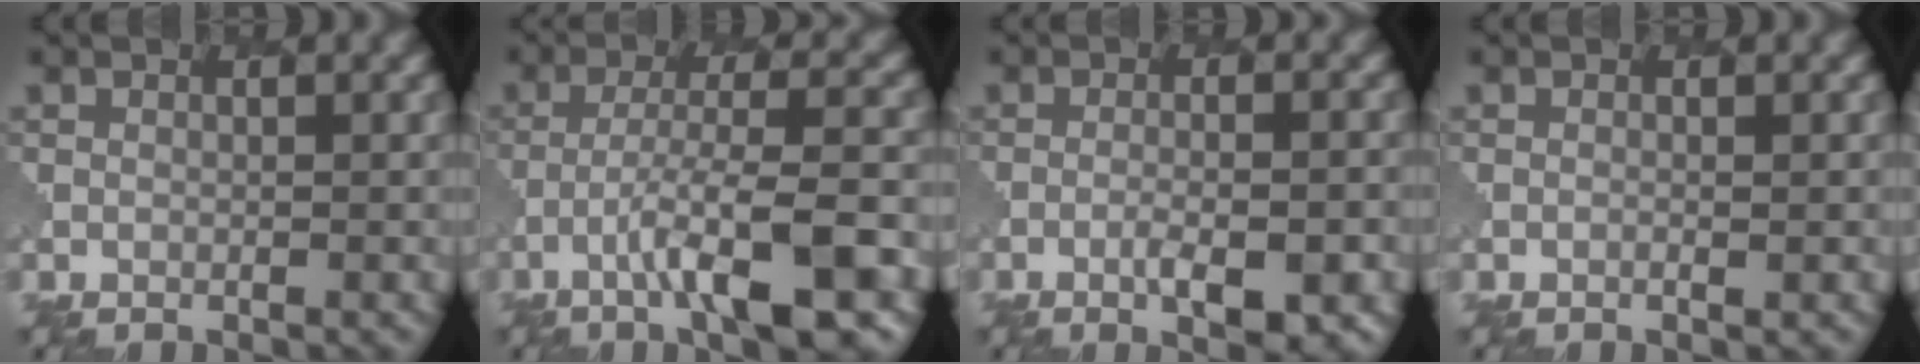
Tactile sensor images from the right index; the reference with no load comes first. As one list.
[{"total": 7.9, "force": [-3.7, 1.5, 6.8], "torque": [-0.109, 0.008, -0.059]}, {"total": 4.0, "force": [-1.6, 1.0, 3.5], "torque": [-0.060, -0.004, -0.019]}, {"total": 0.7, "force": [0.1, 0.3, 0.6], "torque": [-0.003, 0.001, -0.001]}]